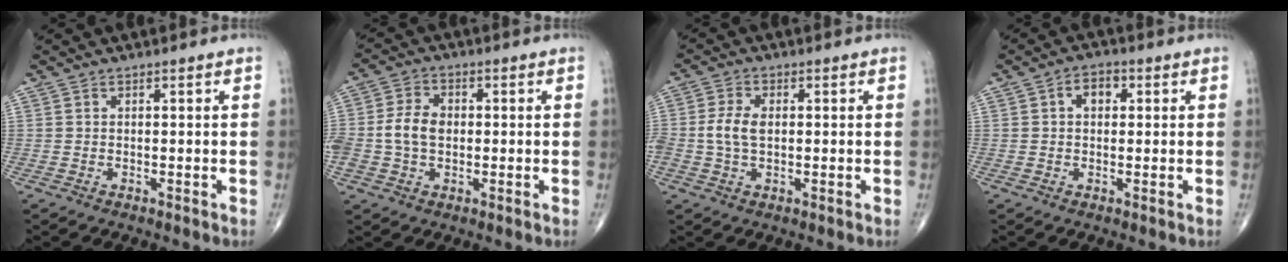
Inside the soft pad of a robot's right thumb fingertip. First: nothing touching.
{"total": 6.8, "force": [-0.4, 4.9, 4.8], "torque": [-0.095, 0.016, -0.009]}
{"total": 4.9, "force": [-0.1, 3.0, 3.9], "torque": [-0.089, 0.007, -0.003]}
{"total": 3.7, "force": [0.8, 2.6, 2.5], "torque": [-0.032, 0.011, 0.007]}